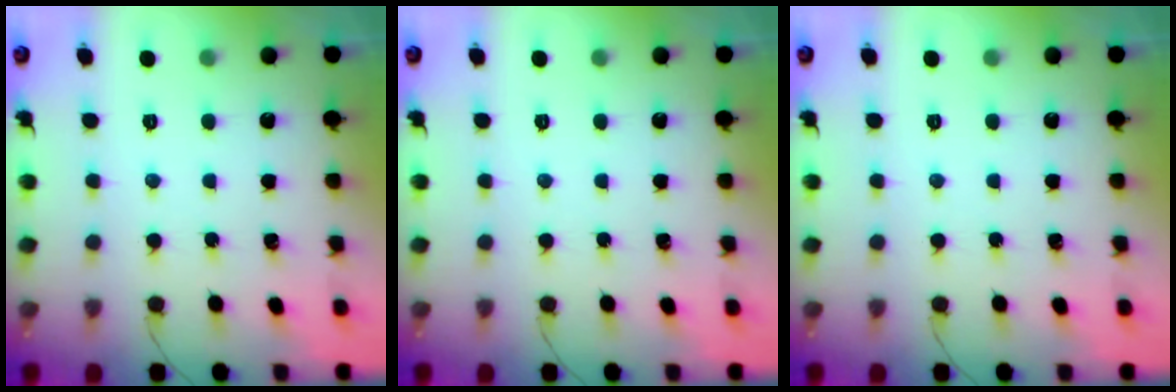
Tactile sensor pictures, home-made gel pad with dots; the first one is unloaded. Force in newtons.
{"total": 0.0}
{"total": 0.0}